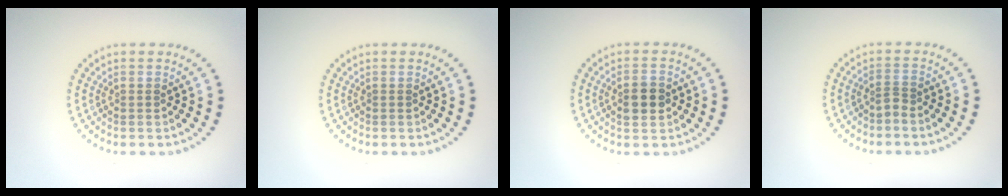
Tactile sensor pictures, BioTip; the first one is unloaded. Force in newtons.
{"total": 0.0}
{"total": 2.8, "press": 2.8, "slide": 0.1}
{"total": 0.8, "press": 0.4, "slide": 0.7}